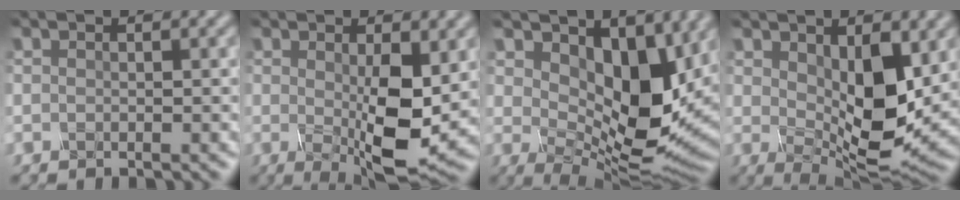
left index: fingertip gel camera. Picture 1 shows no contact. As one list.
[{"total": 6.6, "force": [-0.1, 2.1, 6.3], "torque": [-0.119, -0.015, 0.008]}, {"total": 8.9, "force": [3.1, 4.7, 6.8], "torque": [-0.122, -0.013, 0.056]}, {"total": 7.8, "force": [0.8, 3.7, 6.8], "torque": [-0.123, -0.009, 0.028]}]